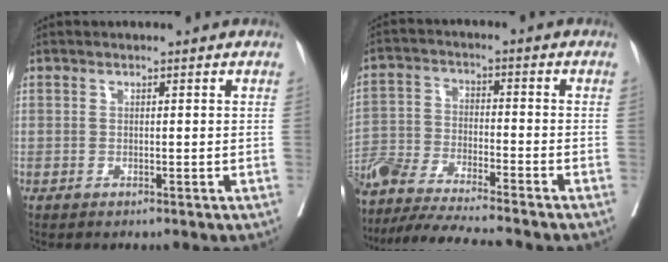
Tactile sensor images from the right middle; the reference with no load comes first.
{"total": 15.6, "force": [-14.1, 0.1, 6.7], "torque": [-0.129, -0.020, -0.248]}